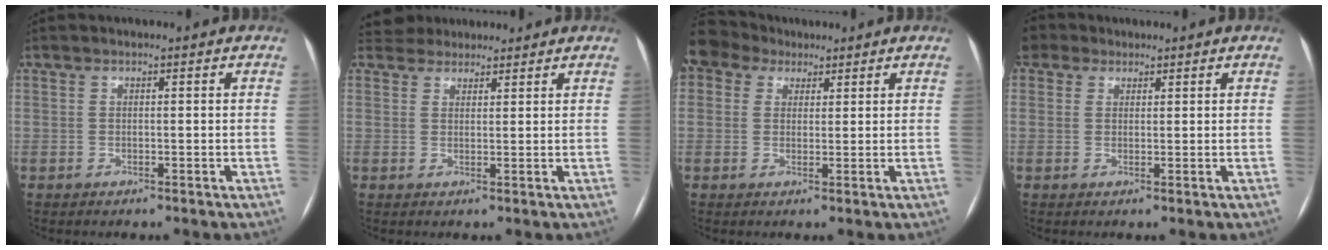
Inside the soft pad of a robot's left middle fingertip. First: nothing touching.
{"total": 5.3, "force": [4.9, 2.0, 0.3], "torque": [0.000, 0.029, 0.073]}
{"total": 6.1, "force": [4.6, 3.8, 1.0], "torque": [-0.028, 0.034, 0.091]}
{"total": 2.4, "force": [2.0, 1.3, -0.4], "torque": [0.000, 0.015, 0.040]}